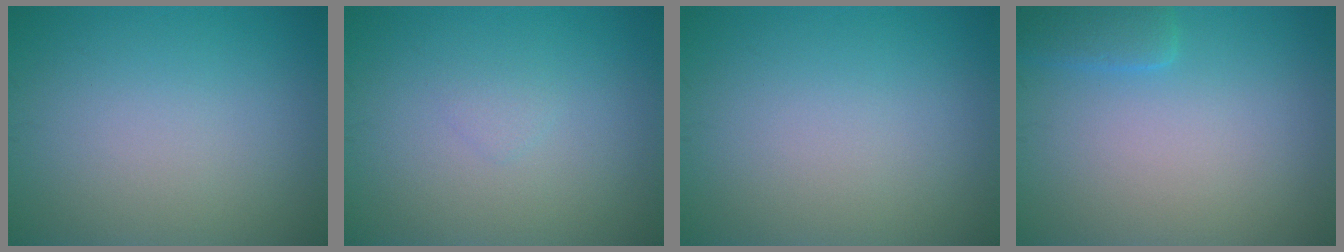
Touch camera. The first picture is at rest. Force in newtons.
{"total": 0.6, "press": 0.6, "slide": 0.0}
{"total": 0.0}
{"total": 1.9, "press": 1.9, "slide": 0.1}